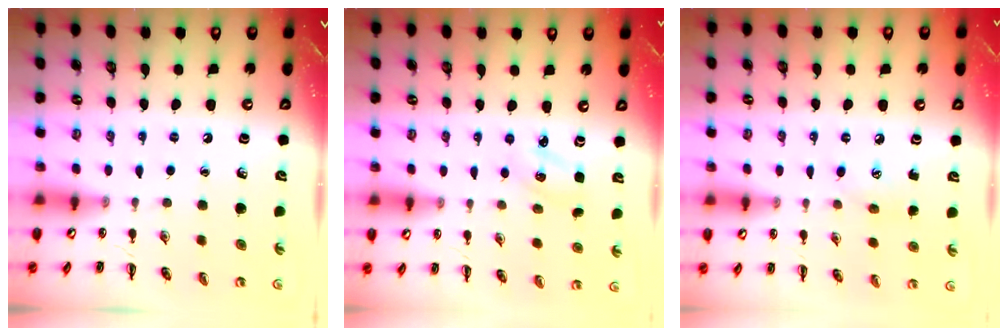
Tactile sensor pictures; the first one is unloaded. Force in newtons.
{"total": 2.9, "press": 2.8, "slide": 0.9}
{"total": 5.2, "press": 5.0, "slide": 1.4}